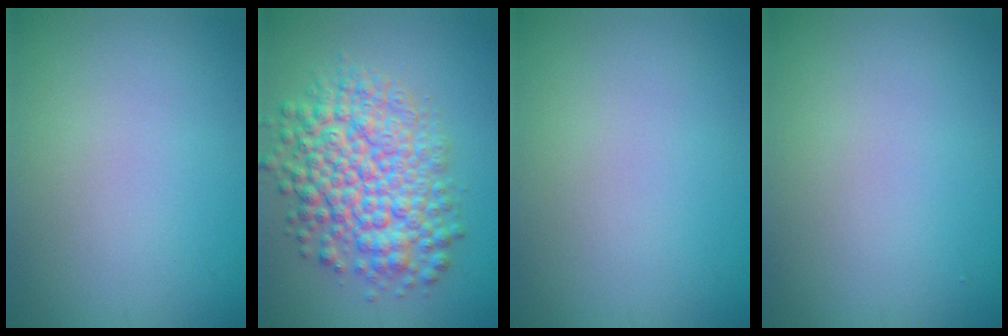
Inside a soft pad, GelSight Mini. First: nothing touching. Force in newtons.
{"total": 8.0, "press": 8.0, "slide": 0.2}
{"total": 0.0}
{"total": 0.0}